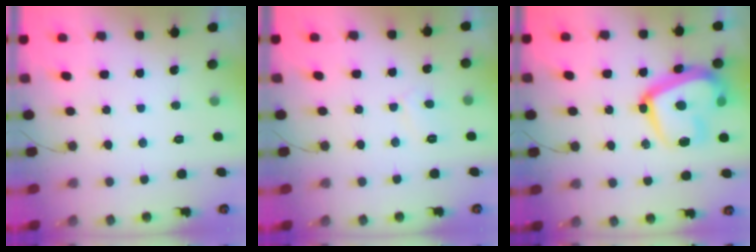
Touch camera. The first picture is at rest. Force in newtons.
{"total": 4.8, "press": 4.7, "slide": 0.4}
{"total": 22.4, "press": 22.3, "slide": 2.2}